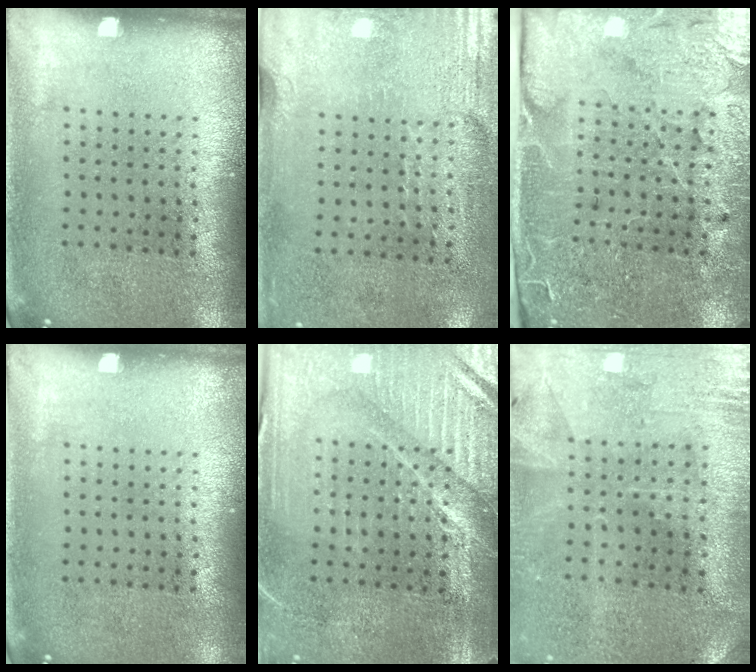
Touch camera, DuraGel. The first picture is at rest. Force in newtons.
{"total": 2.9, "press": 2.4, "slide": 1.6}
{"total": 3.4, "press": 3.4, "slide": 0.6}
{"total": 0.0}
{"total": 4.0, "press": 3.8, "slide": 1.2}
{"total": 0.5, "press": 0.3, "slide": 0.4}